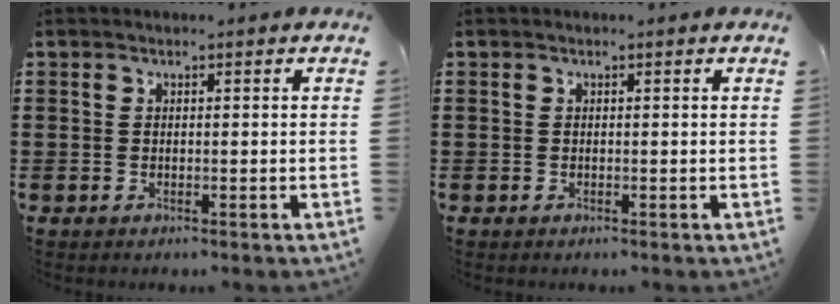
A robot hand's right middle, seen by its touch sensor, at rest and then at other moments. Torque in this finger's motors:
{"motor_torque": [0.02, -0.59, -0.01, 0.00]}